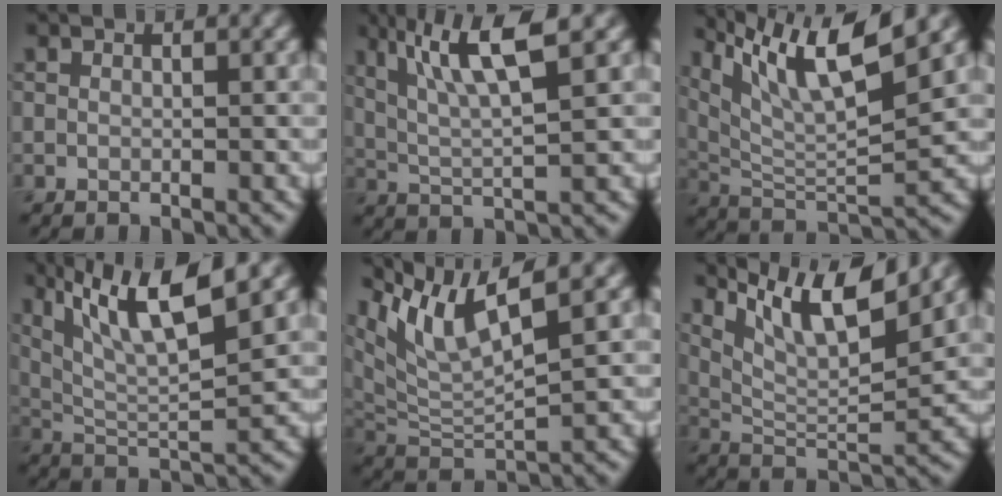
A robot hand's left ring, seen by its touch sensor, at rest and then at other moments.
{"total": 6.8, "force": [3.1, 1.2, 6.0], "torque": [-0.109, 0.008, 0.061]}
{"total": 10.2, "force": [6.1, 2.1, 7.8], "torque": [-0.144, 0.006, 0.116]}
{"total": 8.4, "force": [4.3, 1.8, 6.9], "torque": [-0.128, 0.006, 0.082]}
{"total": 6.9, "force": [4.3, 1.4, 5.3], "torque": [-0.112, 0.002, 0.086]}
{"total": 8.8, "force": [5.9, 2.0, 6.3], "torque": [-0.120, 0.002, 0.107]}